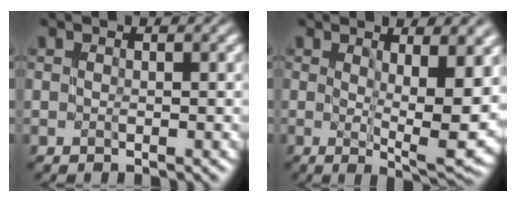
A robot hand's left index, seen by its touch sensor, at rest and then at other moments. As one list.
[{"total": 8.4, "force": [1.2, 2.1, 8.1], "torque": [-0.110, -0.019, 0.025]}]